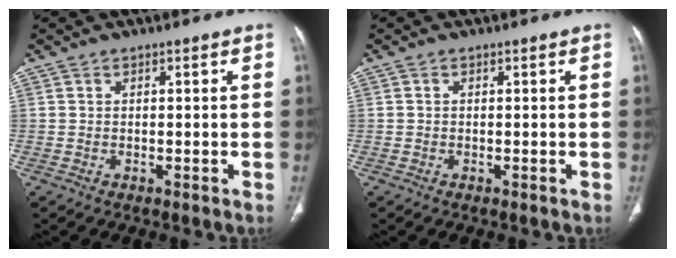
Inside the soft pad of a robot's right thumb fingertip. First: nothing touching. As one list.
[{"total": 0.0}]